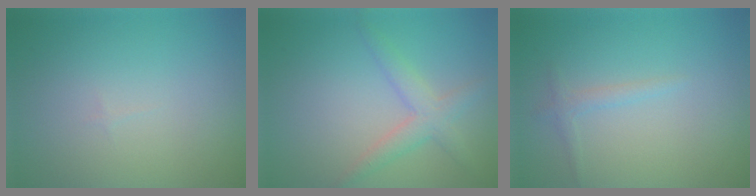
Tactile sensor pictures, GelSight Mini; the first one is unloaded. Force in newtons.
{"total": 2.7, "press": 2.7, "slide": 0.1}
{"total": 1.1, "press": 1.1, "slide": 0.1}